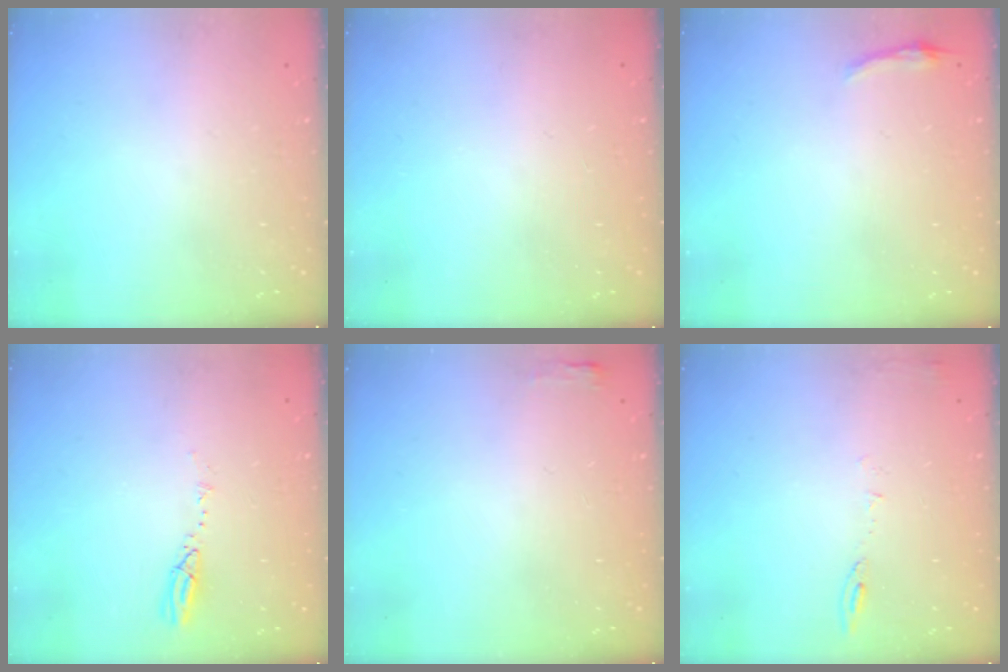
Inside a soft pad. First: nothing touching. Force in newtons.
{"total": 0.0}
{"total": 3.1, "press": 3.0, "slide": 0.7}
{"total": 3.9, "press": 3.8, "slide": 0.4}
{"total": 2.7, "press": 2.6, "slide": 0.8}
{"total": 6.2, "press": 6.2, "slide": 0.9}